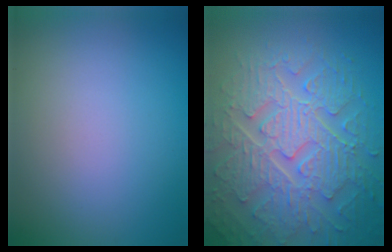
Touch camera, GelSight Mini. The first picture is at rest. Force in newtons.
{"total": 9.2, "press": 6.8, "slide": 6.2}